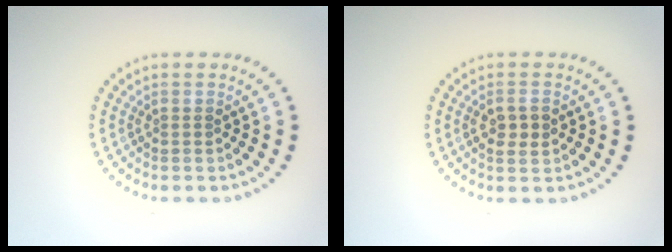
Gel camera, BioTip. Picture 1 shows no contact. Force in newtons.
{"total": 2.1, "press": 2.1, "slide": 0.3}